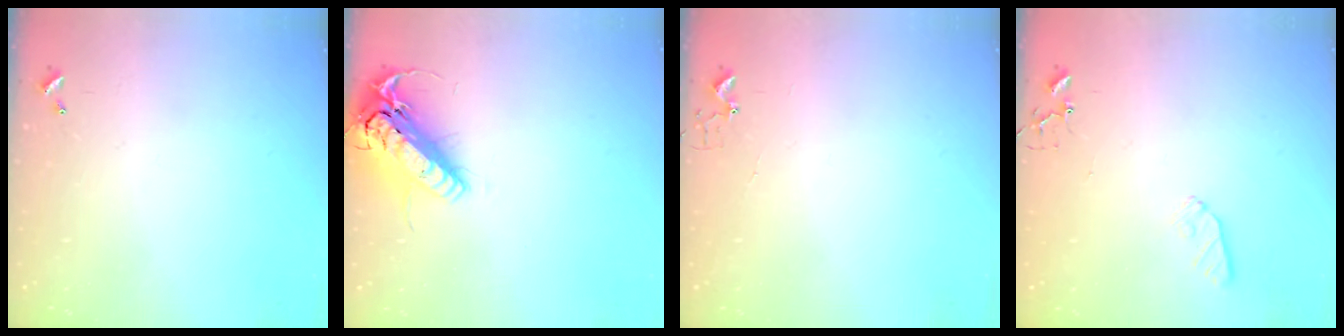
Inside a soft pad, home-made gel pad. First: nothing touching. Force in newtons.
{"total": 17.8, "press": 17.5, "slide": 3.4}
{"total": 3.7, "press": 3.6, "slide": 0.5}
{"total": 6.1, "press": 6.1, "slide": 0.8}